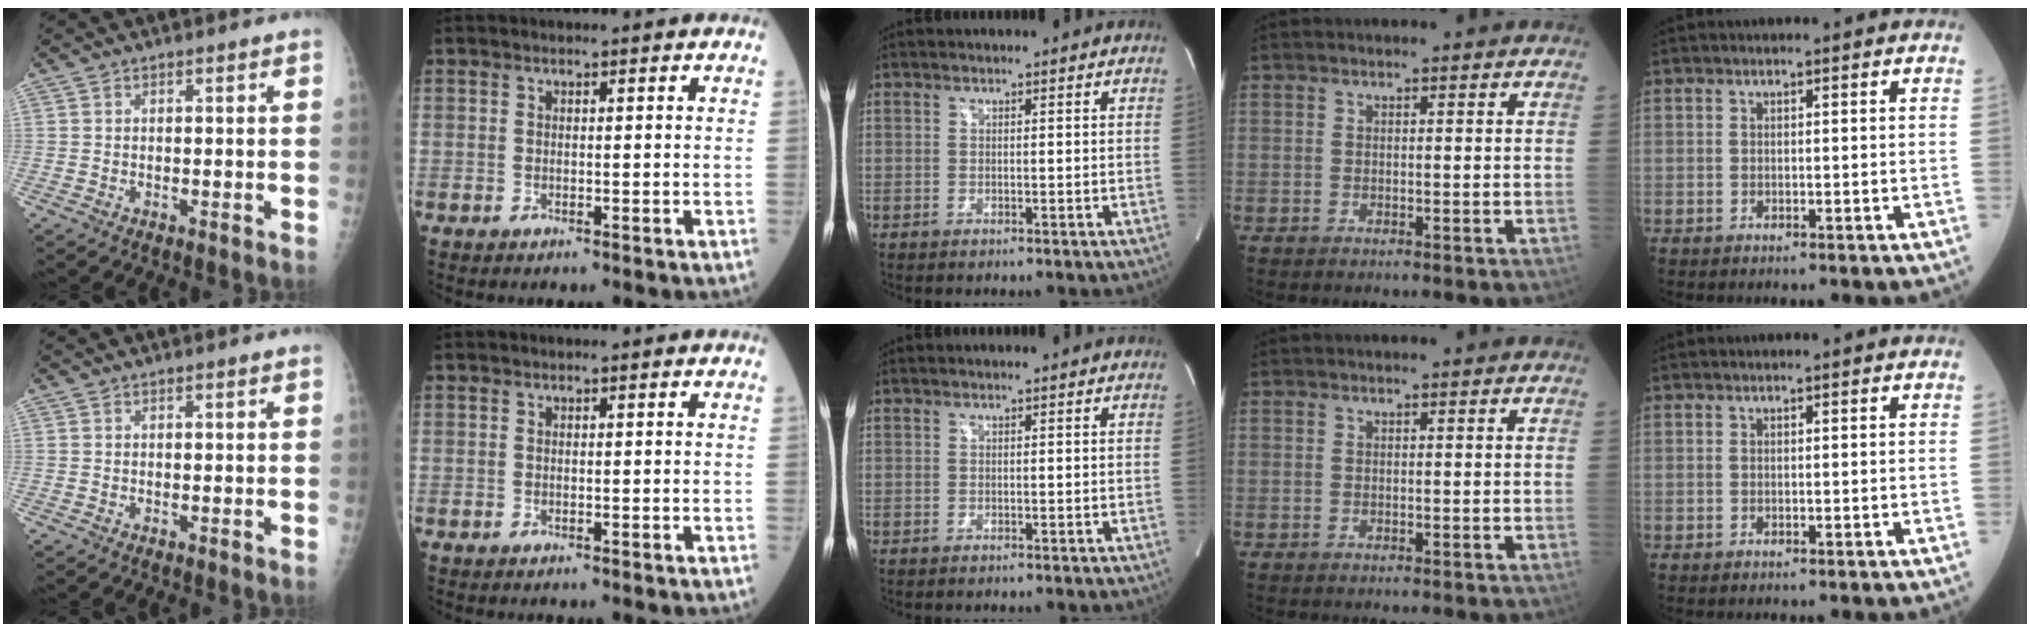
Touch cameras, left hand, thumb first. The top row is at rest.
{}